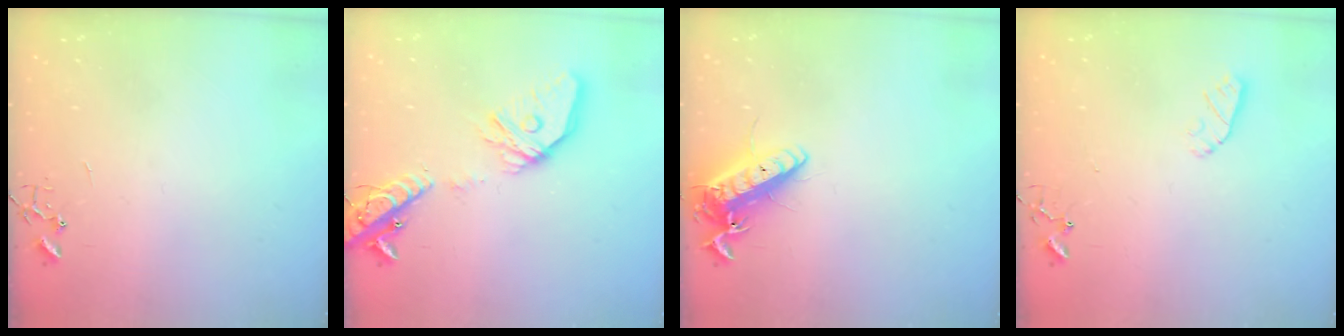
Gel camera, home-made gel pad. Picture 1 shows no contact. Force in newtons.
{"total": 20.2, "press": 20.0, "slide": 3.0}
{"total": 14.0, "press": 13.9, "slide": 2.0}
{"total": 4.4, "press": 4.4, "slide": 0.6}